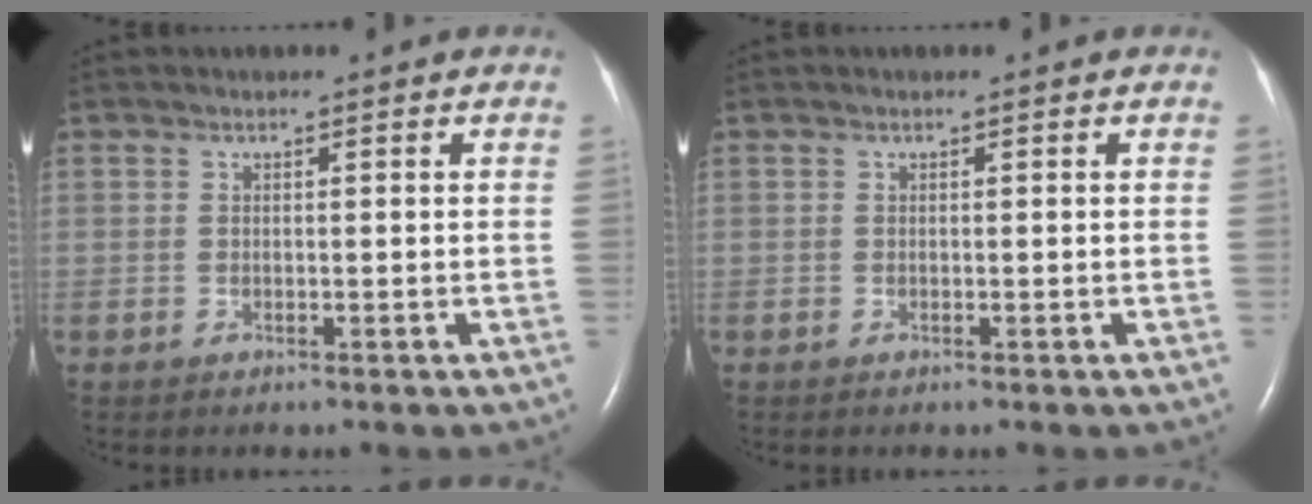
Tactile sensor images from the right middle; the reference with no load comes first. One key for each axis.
{"total": 0.0}